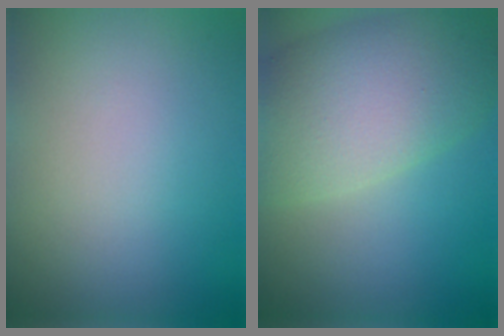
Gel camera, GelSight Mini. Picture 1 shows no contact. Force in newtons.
{"total": 10.0, "press": 10.0, "slide": 0.6}